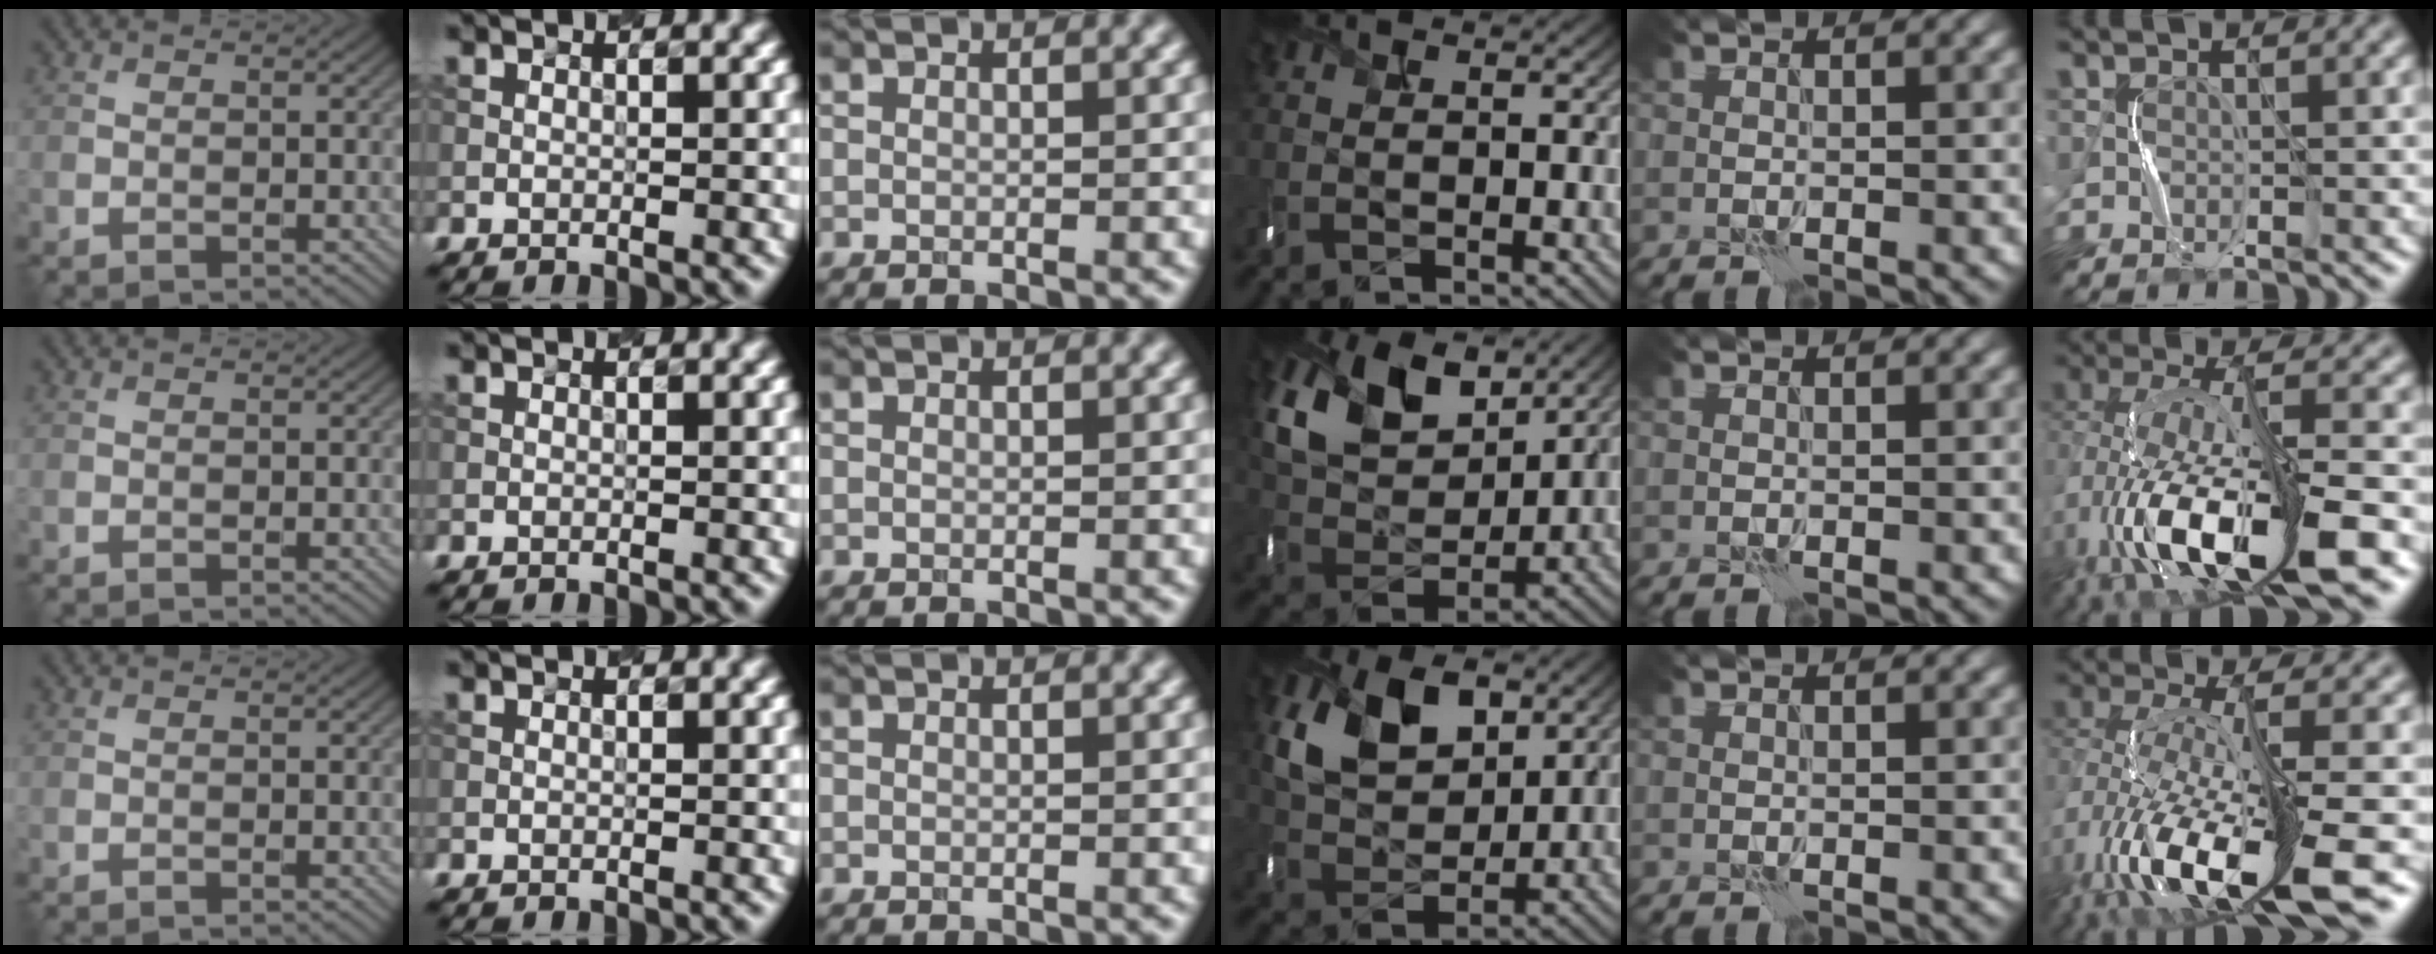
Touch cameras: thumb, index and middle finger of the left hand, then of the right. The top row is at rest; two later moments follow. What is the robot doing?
{"motion": "shake", "object": "handbell"}